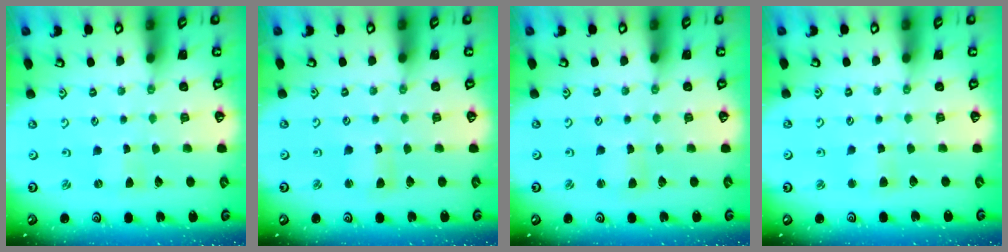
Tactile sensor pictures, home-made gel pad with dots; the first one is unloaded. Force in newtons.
{"total": 2.0, "press": 2.0, "slide": 0.3}
{"total": 1.5, "press": 1.5, "slide": 0.3}
{"total": 2.4, "press": 2.4, "slide": 0.5}